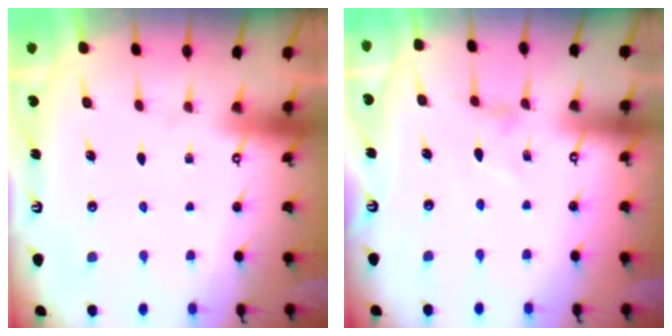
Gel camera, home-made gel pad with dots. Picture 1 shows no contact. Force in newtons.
{"total": 1.3, "press": 1.3, "slide": 0.3}